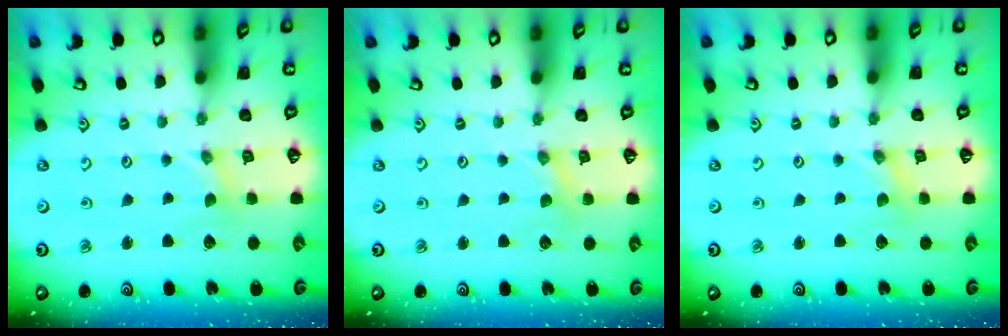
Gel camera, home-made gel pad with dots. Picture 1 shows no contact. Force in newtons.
{"total": 0.6, "press": 0.5, "slide": 0.1}
{"total": 0.0}